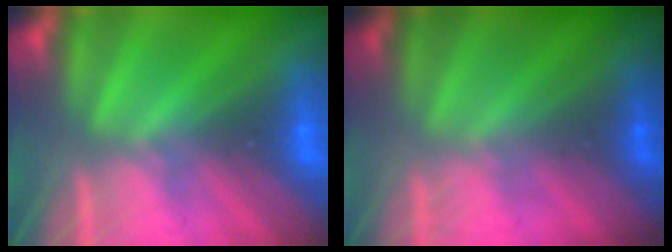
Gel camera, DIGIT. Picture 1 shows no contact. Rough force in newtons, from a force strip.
{"total": 1.8}